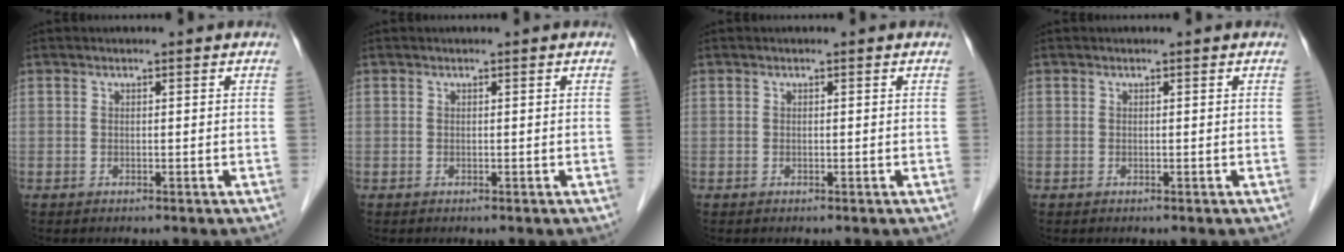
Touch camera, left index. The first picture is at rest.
{"total": 0.0}
{"total": 0.0}
{"total": 0.0}